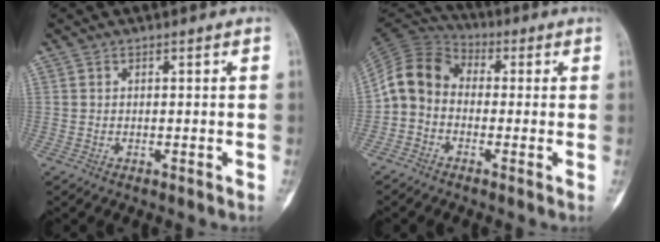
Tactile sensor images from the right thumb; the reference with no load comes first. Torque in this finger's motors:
{"motor_torque": [1.05, 1.04, 0.51, -0.61, 0.05]}